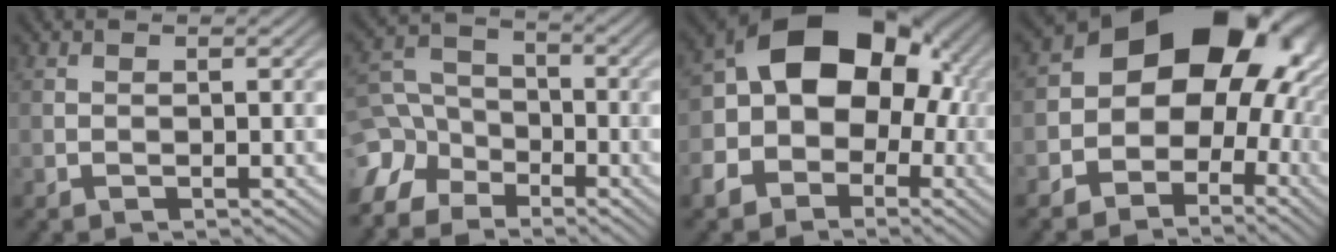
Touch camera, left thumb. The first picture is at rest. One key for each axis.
{"total": 8.4, "fx": -4.5, "fy": 6.4, "fz": 3.2, "tx": -0.072, "ty": -0.008, "tz": -0.110}
{"total": 15.2, "fx": -1.8, "fy": 11.6, "fz": 9.7, "tx": -0.161, "ty": -0.005, "tz": -0.044}
{"total": 15.5, "fx": 0.2, "fy": 11.8, "fz": 10.1, "tx": -0.125, "ty": -0.015, "tz": 0.001}